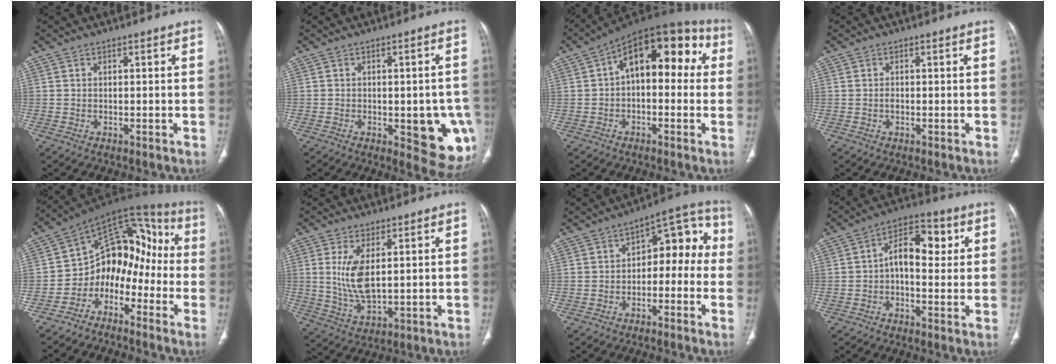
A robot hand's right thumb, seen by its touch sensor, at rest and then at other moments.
{"total": 11.8, "force": [-3.1, 5.3, 10.1], "torque": [-0.087, -0.002, -0.024]}
{"total": 16.3, "force": [2.6, 9.1, 13.3], "torque": [-0.141, 0.051, 0.025]}
{"total": 0.8, "force": [-0.1, 0.5, 0.6], "torque": [-0.011, 0.001, -0.003]}
{"total": 12.8, "force": [-5.5, 9.5, 6.6], "torque": [-0.041, 0.119, -0.104]}
{"total": 8.0, "force": [1.7, 3.5, 7.0], "torque": [-0.145, -0.018, 0.045]}
{"total": 11.1, "force": [-1.5, 7.0, 8.4], "torque": [-0.062, 0.058, -0.032]}
{"total": 10.0, "force": [1.4, 5.9, 8.0], "torque": [-0.096, 0.026, 0.016]}